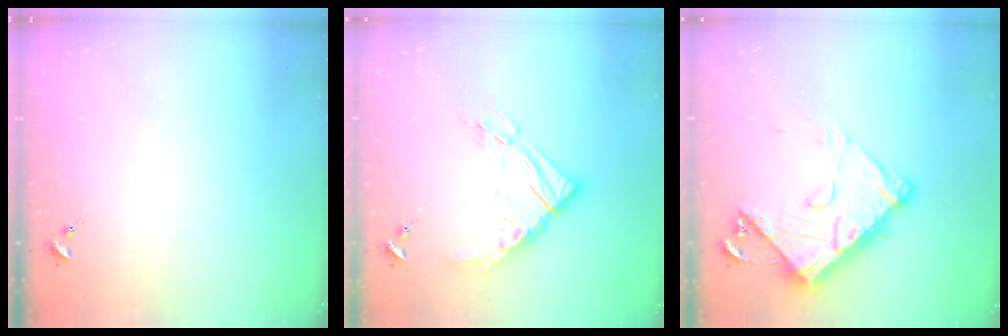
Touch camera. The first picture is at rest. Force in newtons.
{"total": 12.7, "press": 12.6, "slide": 1.3}
{"total": 13.6, "press": 13.5, "slide": 1.3}